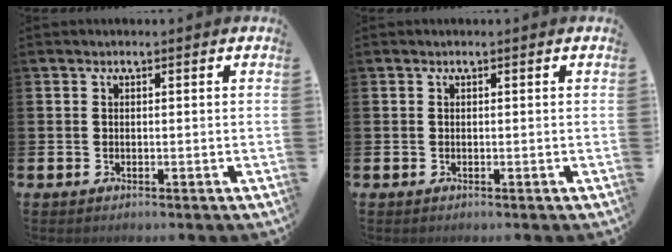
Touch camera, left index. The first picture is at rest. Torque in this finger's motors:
{"motor_torque": [-0.02, 0.01, 0.02, -0.01]}